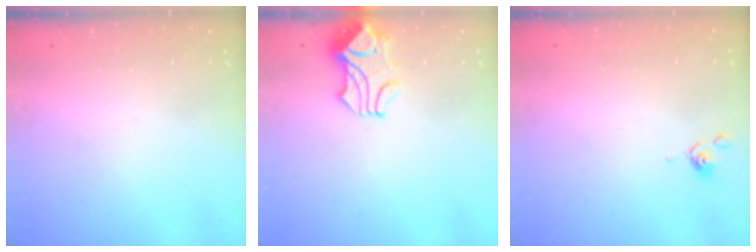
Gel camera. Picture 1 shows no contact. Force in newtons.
{"total": 2.2, "press": 1.9, "slide": 1.1}
{"total": 2.0, "press": 2.0, "slide": 0.4}